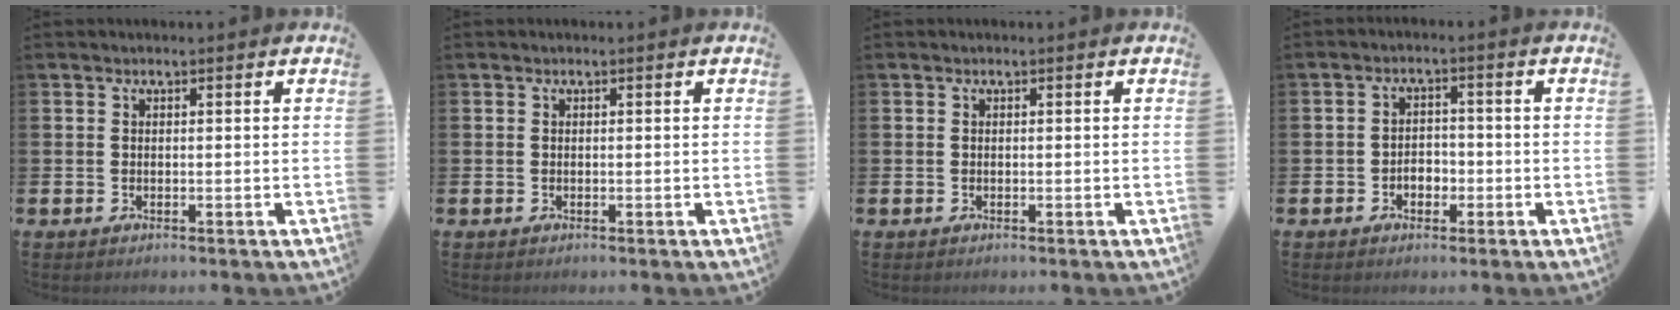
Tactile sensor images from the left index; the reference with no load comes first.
{"total": 0.0}
{"total": 0.0}
{"total": 2.4, "force": [-1.1, 1.7, 1.2], "torque": [-0.023, 0.005, -0.026]}